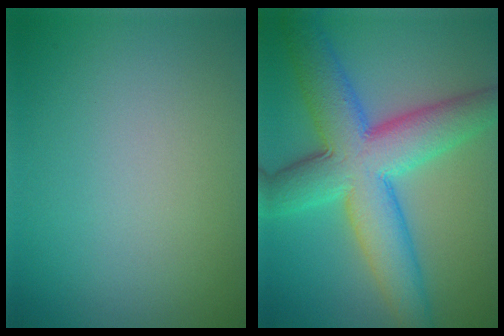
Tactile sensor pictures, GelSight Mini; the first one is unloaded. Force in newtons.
{"total": 10.5, "press": 10.5, "slide": 0.2}